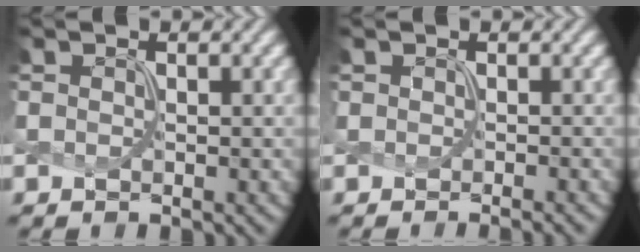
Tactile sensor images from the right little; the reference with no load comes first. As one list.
[{"total": 0.7, "force": [-0.6, 0.1, 0.3], "torque": [0.004, -0.010, -0.009]}]